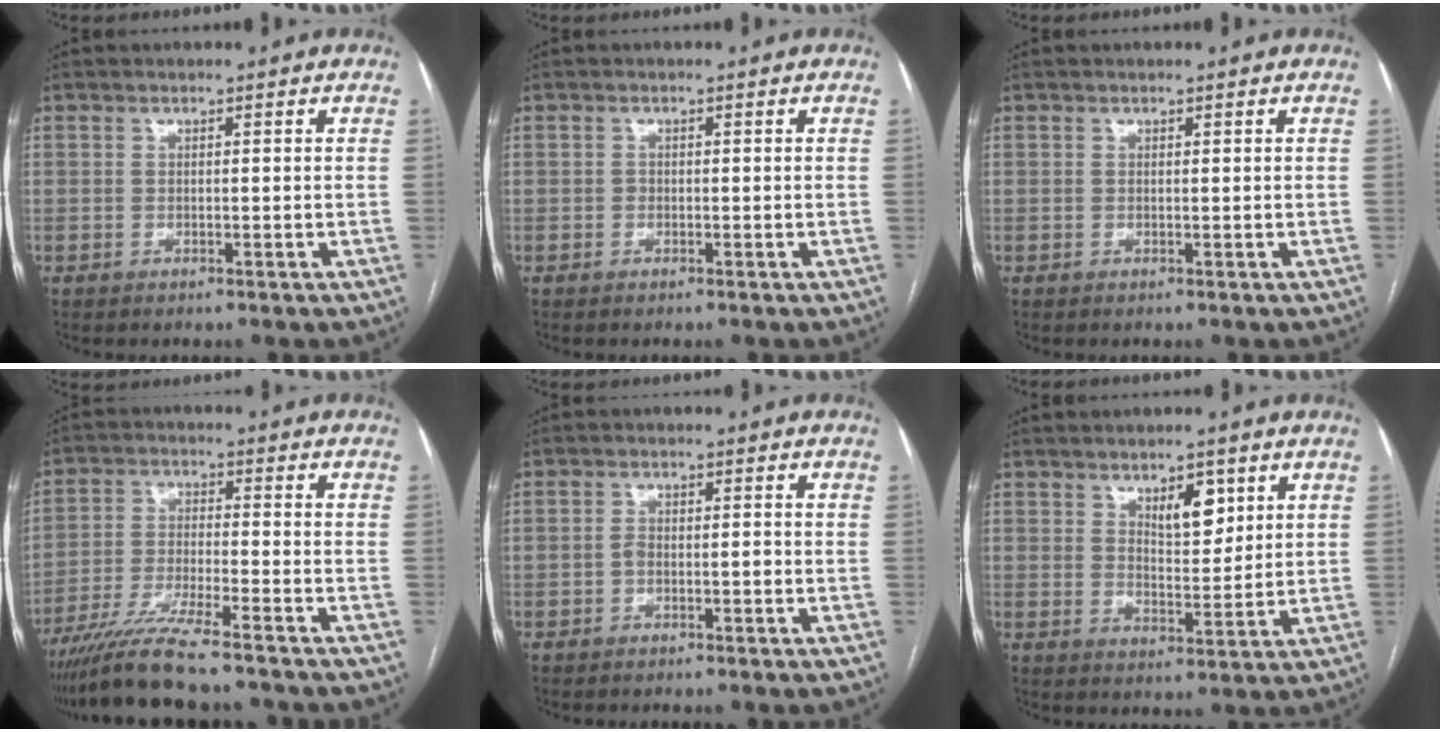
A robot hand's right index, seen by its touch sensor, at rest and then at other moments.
{"total": 0.6, "force": [-0.1, 0.5, 0.2], "torque": [0.000, 0.003, -0.004]}
{"total": 0.0}
{"total": 10.6, "force": [-8.8, 0.0, 5.9], "torque": [-0.107, -0.029, -0.154]}
{"total": 2.1, "force": [-0.8, 1.0, 1.7], "torque": [-0.027, 0.009, -0.012]}
{"total": 5.7, "force": [2.9, 2.4, 4.2], "torque": [-0.066, -0.002, 0.049]}